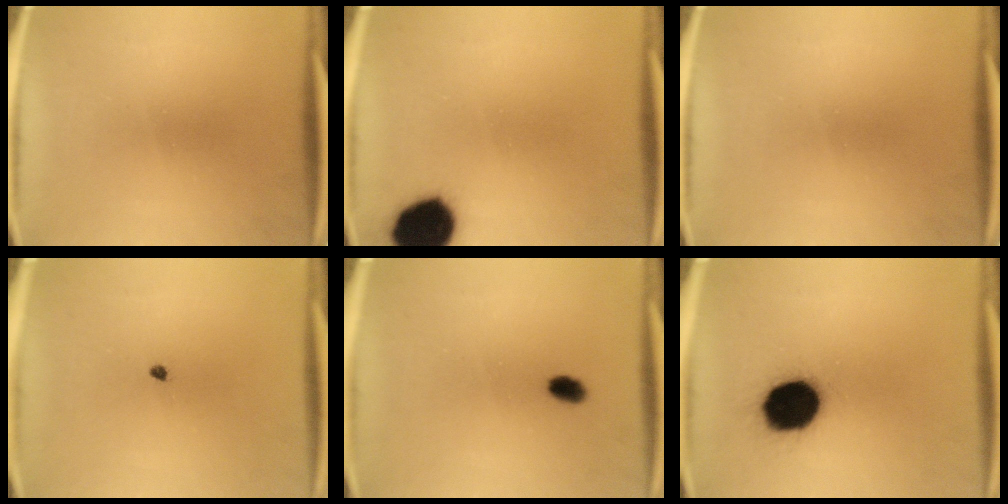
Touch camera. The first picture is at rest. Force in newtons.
{"total": 14.9}
{"total": 0.0}
{"total": 0.7}
{"total": 2.5}
{"total": 18.0}